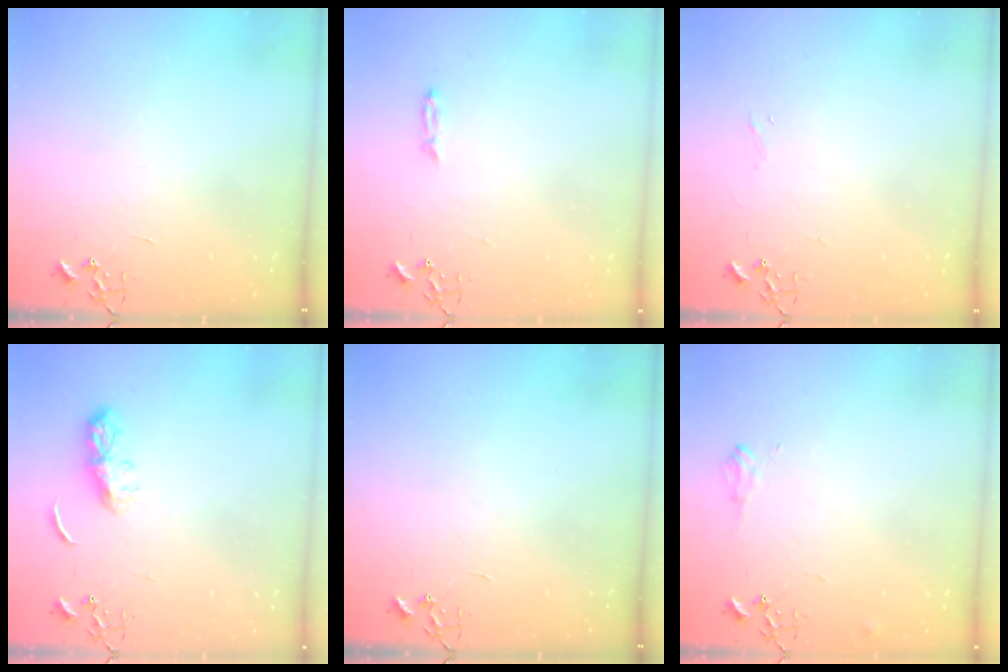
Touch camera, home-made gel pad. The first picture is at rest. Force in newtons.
{"total": 3.4, "press": 3.3, "slide": 0.5}
{"total": 3.4, "press": 3.4, "slide": 0.3}
{"total": 6.5, "press": 6.4, "slide": 0.6}
{"total": 0.0}
{"total": 7.2, "press": 7.1, "slide": 0.9}